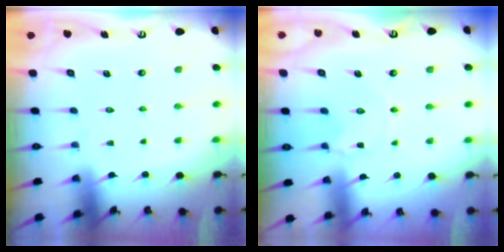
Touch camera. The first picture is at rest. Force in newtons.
{"total": 2.2, "press": 2.2, "slide": 0.1}